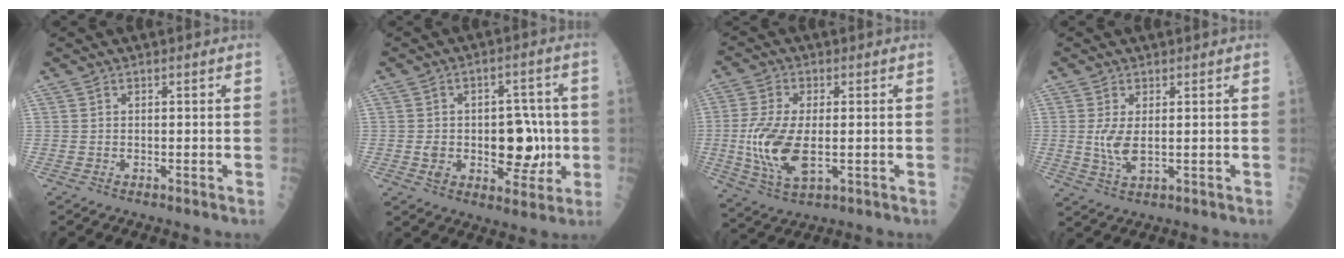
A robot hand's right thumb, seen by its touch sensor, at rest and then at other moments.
{"total": 12.3, "force": [-0.8, 7.7, 9.6], "torque": [-0.093, 0.013, -0.002]}
{"total": 12.3, "force": [-1.2, 5.6, 10.9], "torque": [-0.238, -0.014, -0.018]}
{"total": 4.5, "force": [0.4, 1.8, 4.1], "torque": [-0.091, -0.011, 0.013]}